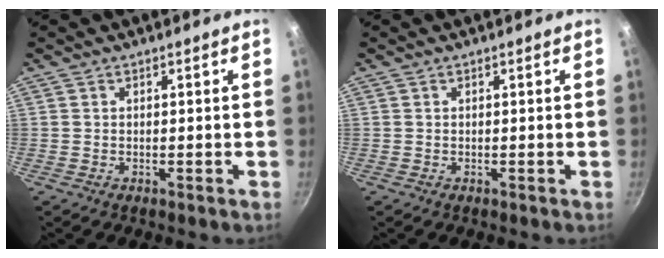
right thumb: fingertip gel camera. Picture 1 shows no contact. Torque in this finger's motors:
{"motor_torque": [-0.01, -0.01, 0.01, -0.01, 0.00]}